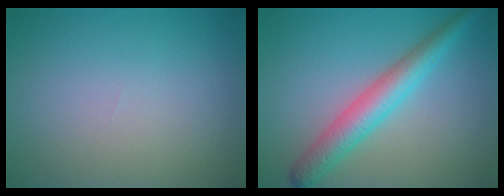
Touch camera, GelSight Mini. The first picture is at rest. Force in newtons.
{"total": 4.5, "press": 4.5, "slide": 0.1}